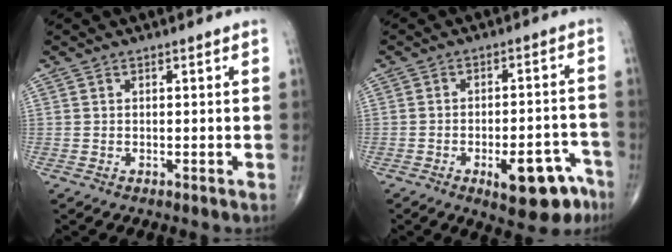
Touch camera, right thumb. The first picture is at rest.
{"total": 11.9, "force": [-6.4, 4.7, 8.8], "torque": [-0.096, 0.040, -0.079]}